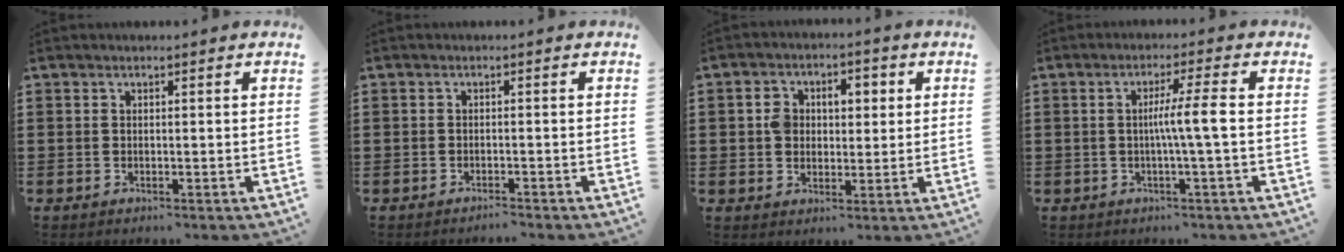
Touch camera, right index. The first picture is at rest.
{"total": 1.1, "force": [-1.1, 0.1, -0.1], "torque": [-0.002, 0.003, -0.024]}
{"total": 4.6, "force": [0.4, 3.8, 2.4], "torque": [-0.055, 0.011, 0.000]}
{"total": 4.8, "force": [-0.4, -0.5, 4.8], "torque": [-0.087, -0.007, -0.014]}